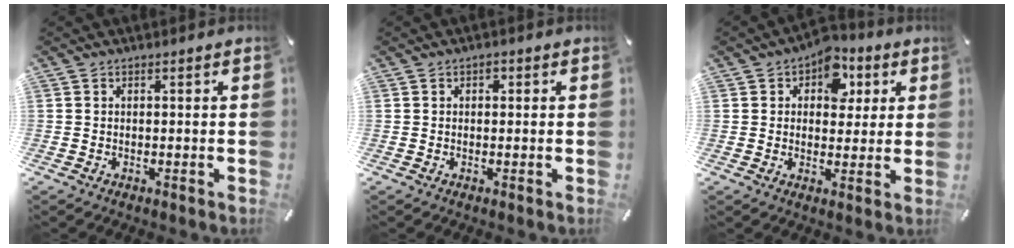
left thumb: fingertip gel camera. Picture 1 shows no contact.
{"total": 1.1, "force": [0.2, 0.9, 0.5], "torque": [-0.011, 0.005, 0.003]}
{"total": 8.8, "force": [3.4, 6.6, 4.8], "torque": [-0.056, -0.011, 0.054]}